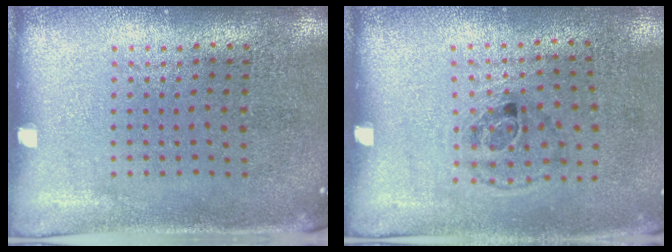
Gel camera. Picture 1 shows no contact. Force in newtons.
{"total": 1.1, "press": 0.7, "slide": 0.9}